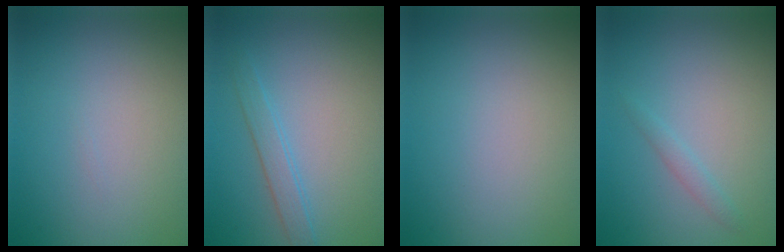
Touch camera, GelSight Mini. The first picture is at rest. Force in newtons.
{"total": 1.8, "press": 1.8, "slide": 0.1}
{"total": 0.0}
{"total": 1.0, "press": 1.0, "slide": 0.0}